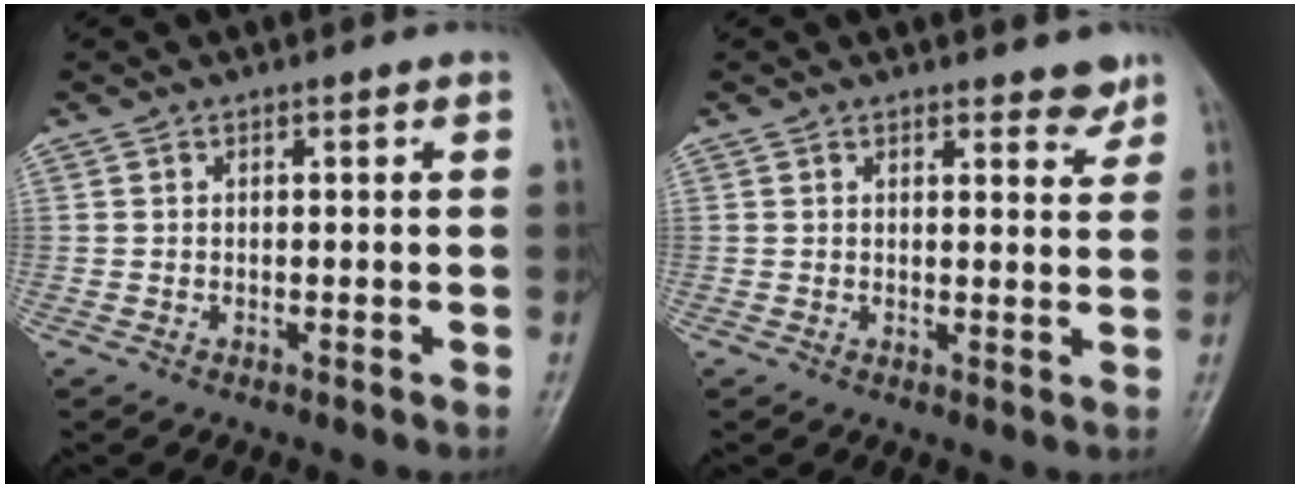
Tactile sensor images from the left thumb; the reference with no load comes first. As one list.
[{"total": 3.1, "force": [2.5, 1.1, 1.5], "torque": [-0.002, -0.018, 0.031]}]